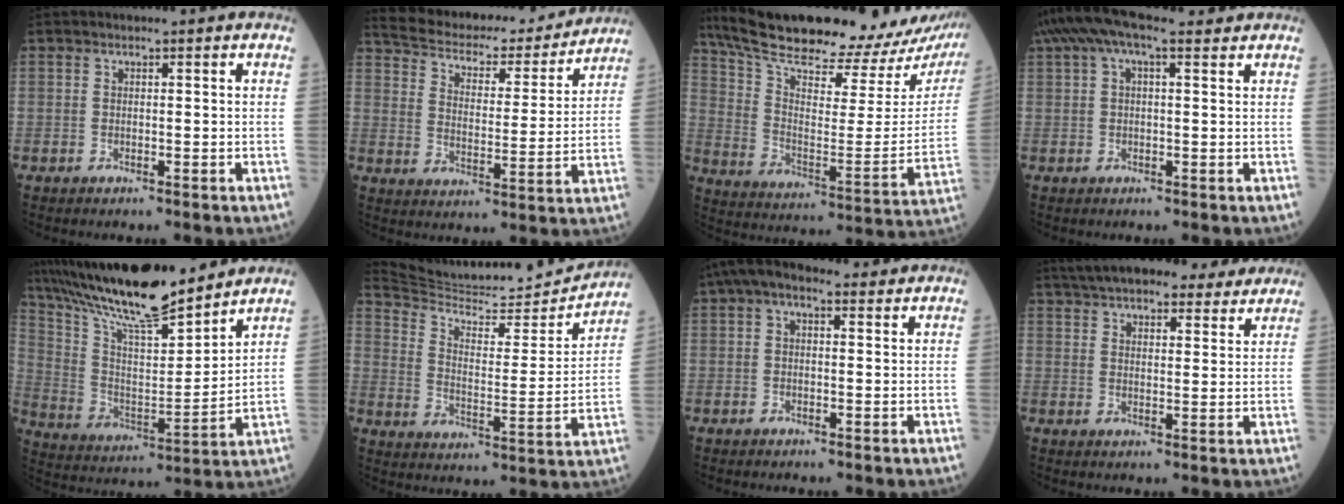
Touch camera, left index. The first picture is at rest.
{"total": 19.1, "force": [17.8, 4.4, 5.4], "torque": [-0.088, 0.003, 0.251]}
{"total": 30.8, "force": [27.8, 5.7, 12.0], "torque": [-0.212, -0.067, 0.374]}
{"total": 9.1, "force": [6.3, 2.9, 5.9], "torque": [-0.118, 0.059, 0.109]}
{"total": 19.4, "force": [17.1, 2.0, 9.1], "torque": [-0.179, 0.007, 0.303]}
{"total": 20.3, "force": [19.9, 1.8, 3.7], "torque": [-0.068, -0.039, 0.288]}
{"total": 5.4, "force": [3.3, 2.6, 3.4], "torque": [-0.071, 0.043, 0.055]}
{"total": 20.2, "force": [17.6, 5.4, 8.4], "torque": [-0.139, 0.035, 0.240]}